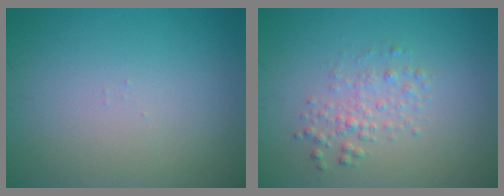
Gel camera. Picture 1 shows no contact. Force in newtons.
{"total": 2.0, "press": 2.0, "slide": 0.1}